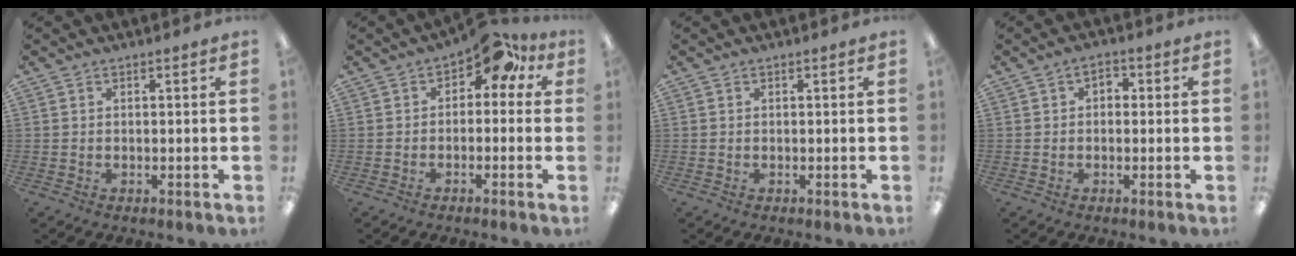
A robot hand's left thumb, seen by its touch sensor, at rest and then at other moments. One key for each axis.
{"total": 8.9, "fx": 4.2, "fy": 4.7, "fz": 6.2, "tx": -0.085, "ty": -0.014, "tz": 0.070}
{"total": 0.0}
{"total": 2.3, "fx": -0.3, "fy": 1.9, "fz": 1.4, "tx": -0.019, "ty": 0.008, "tz": -0.012}